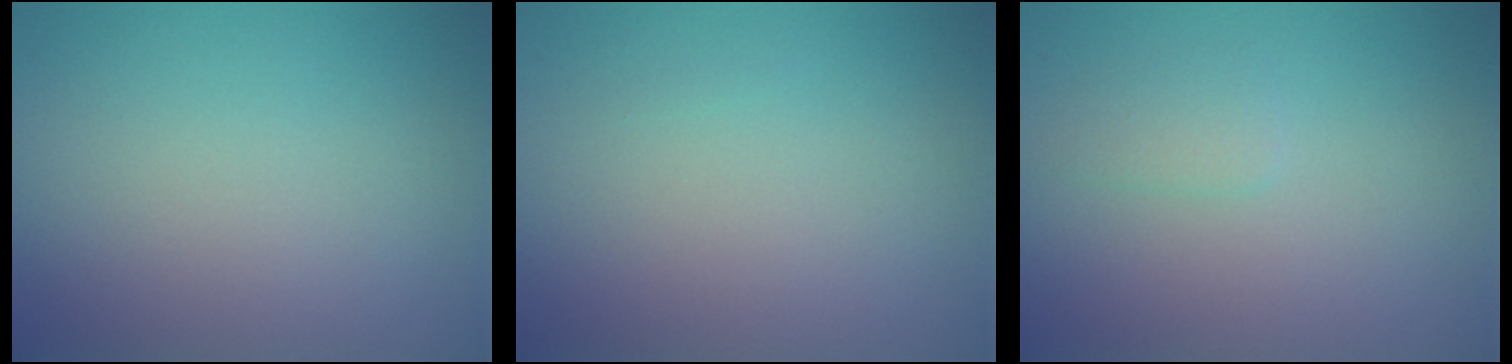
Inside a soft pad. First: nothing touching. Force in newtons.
{"total": 0.0}
{"total": 1.1, "press": 1.1, "slide": 0.1}